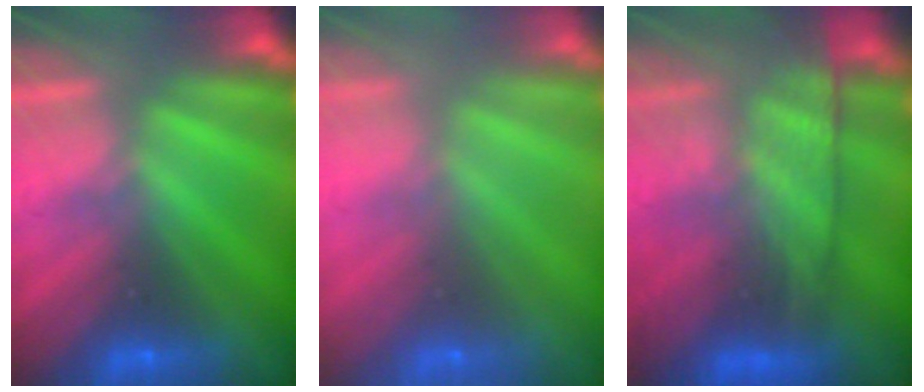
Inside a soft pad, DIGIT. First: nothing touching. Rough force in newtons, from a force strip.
{"total": 10.8}
{"total": 8.3}